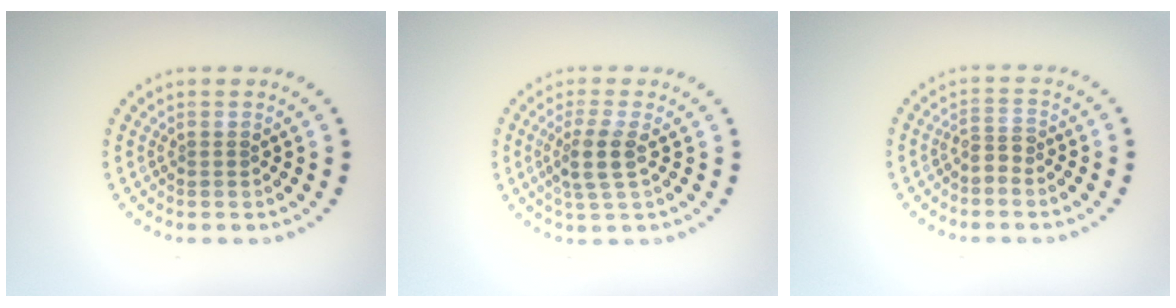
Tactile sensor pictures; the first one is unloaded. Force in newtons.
{"total": 2.7, "press": 2.3, "slide": 1.4}
{"total": 1.8, "press": 1.4, "slide": 1.1}